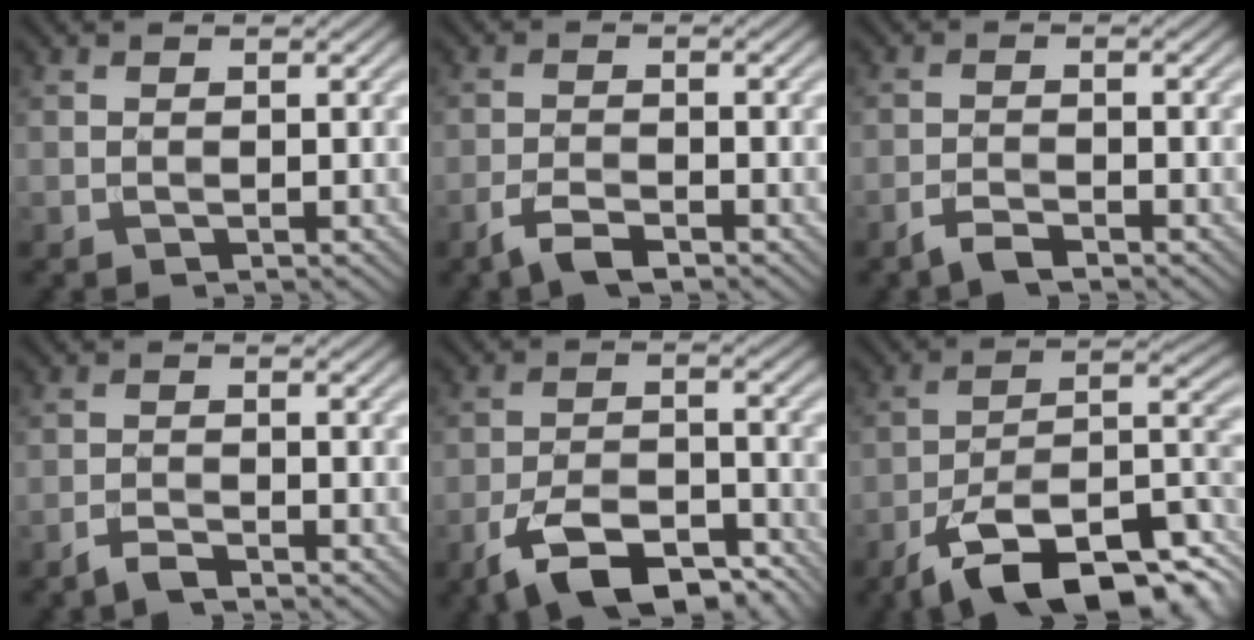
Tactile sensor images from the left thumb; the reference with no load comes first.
{"total": 3.5, "force": [-2.5, 1.0, 2.2], "torque": [-0.050, 0.000, -0.055]}
{"total": 2.4, "force": [-1.9, 0.5, 1.4], "torque": [-0.031, 0.001, -0.044]}
{"total": 2.1, "force": [-1.8, 0.3, 1.1], "torque": [-0.023, 0.002, -0.041]}
{"total": 11.5, "force": [-7.8, 4.7, 7.1], "torque": [-0.122, -0.005, -0.140]}
{"total": 16.6, "force": [-10.8, 6.0, 11.0], "torque": [-0.188, -0.003, -0.188]}